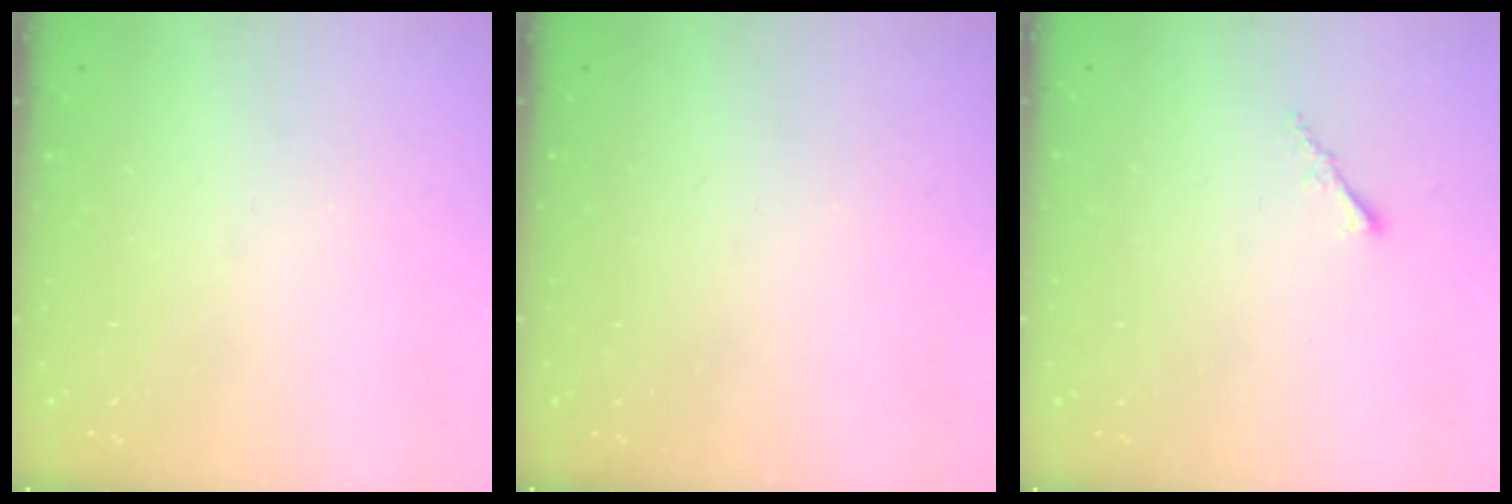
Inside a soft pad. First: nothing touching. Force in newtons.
{"total": 0.0}
{"total": 1.0, "press": 1.0, "slide": 0.4}